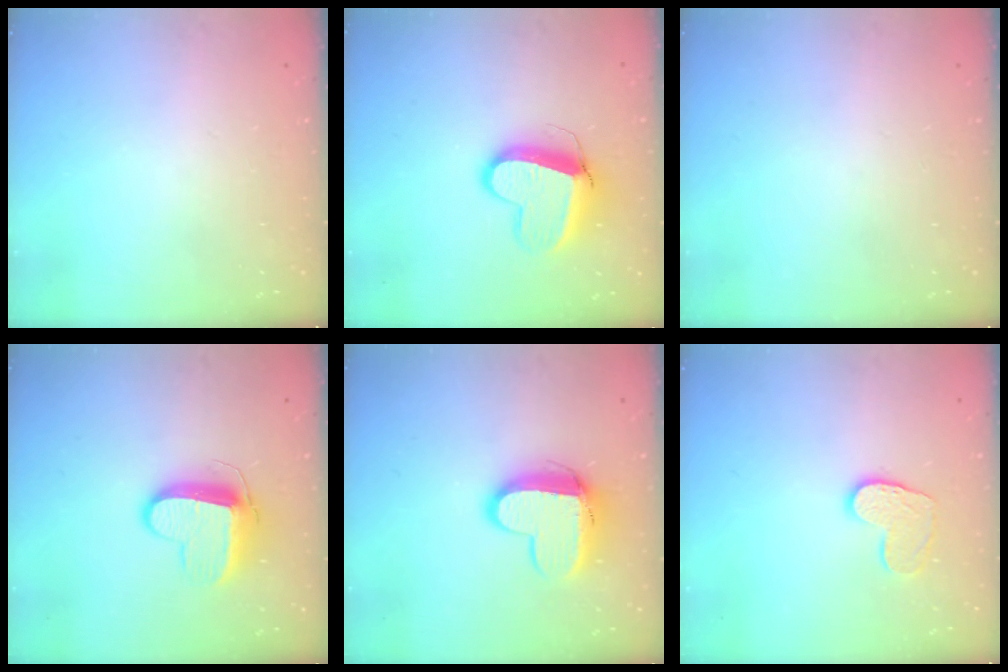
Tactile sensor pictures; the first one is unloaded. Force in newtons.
{"total": 10.7, "press": 10.6, "slide": 1.3}
{"total": 0.0}
{"total": 10.3, "press": 10.2, "slide": 1.3}
{"total": 12.0, "press": 11.9, "slide": 1.2}
{"total": 9.5, "press": 9.5, "slide": 0.7}